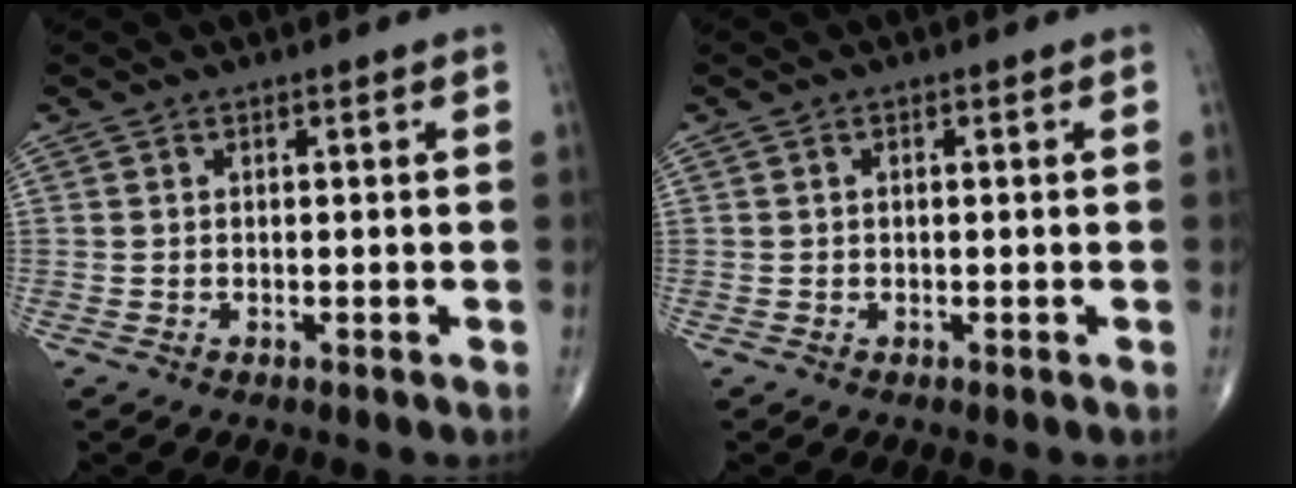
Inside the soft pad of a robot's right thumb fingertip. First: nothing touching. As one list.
[{"total": 0.0}]